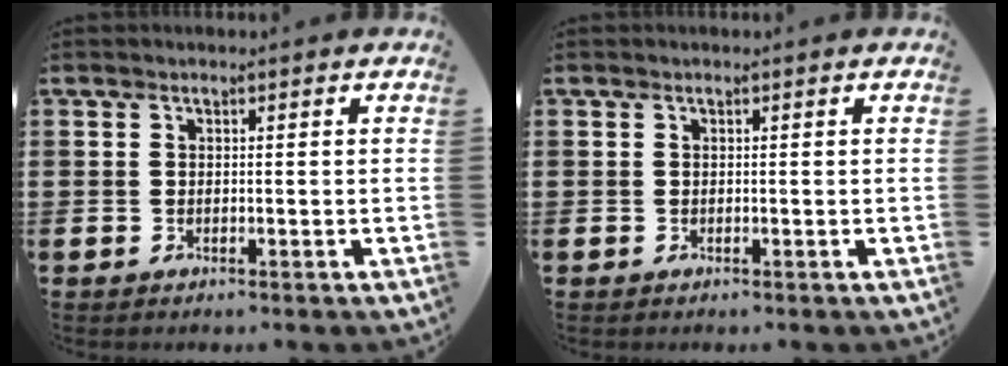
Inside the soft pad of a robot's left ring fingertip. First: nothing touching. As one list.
[{"total": 0.0}]